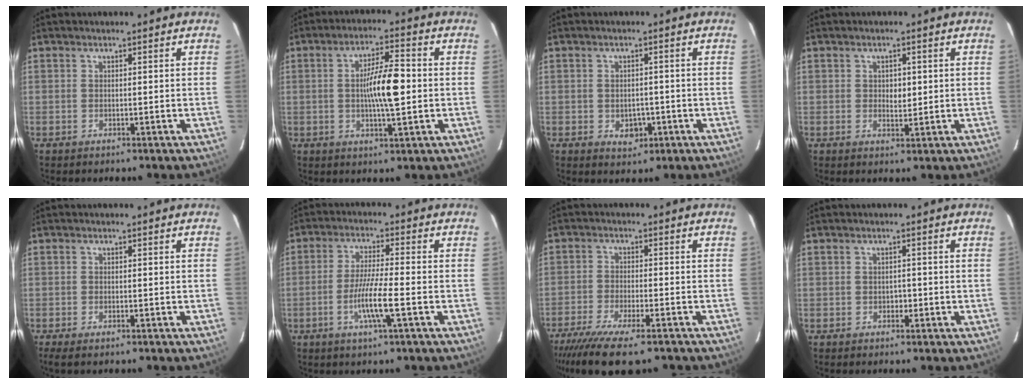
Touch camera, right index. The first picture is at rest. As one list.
[{"total": 8.5, "force": [-0.2, 1.3, 8.4], "torque": [-0.149, 0.007, -0.005]}, {"total": 3.2, "force": [-1.0, 2.3, 2.0], "torque": [-0.024, 0.002, -0.005]}, {"total": 2.4, "force": [0.4, 1.4, 1.9], "torque": [-0.026, -0.001, 0.008]}, {"total": 2.9, "force": [-2.2, 0.7, 1.8], "torque": [-0.025, -0.008, -0.029]}, {"total": 7.1, "force": [-2.3, -0.2, 6.7], "torque": [-0.125, -0.008, -0.045]}, {"total": 13.2, "force": [-10.6, 1.6, 7.8], "torque": [-0.125, -0.031, -0.168]}, {"total": 1.0, "force": [-0.4, 0.7, 0.6], "torque": [-0.009, 0.003, -0.006]}]